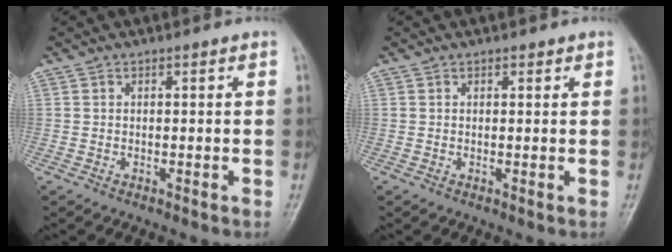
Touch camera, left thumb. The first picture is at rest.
{"total": 0.9, "force": [0.6, 0.6, 0.4], "torque": [0.004, -0.003, 0.005]}